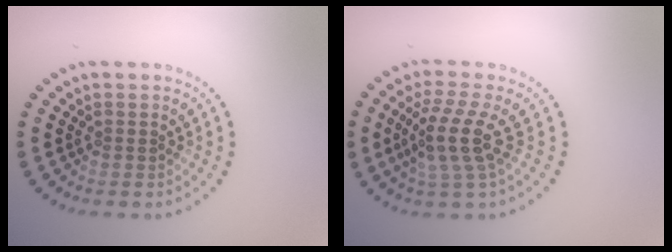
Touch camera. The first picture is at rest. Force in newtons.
{"total": 3.8, "press": 3.1, "slide": 2.2}